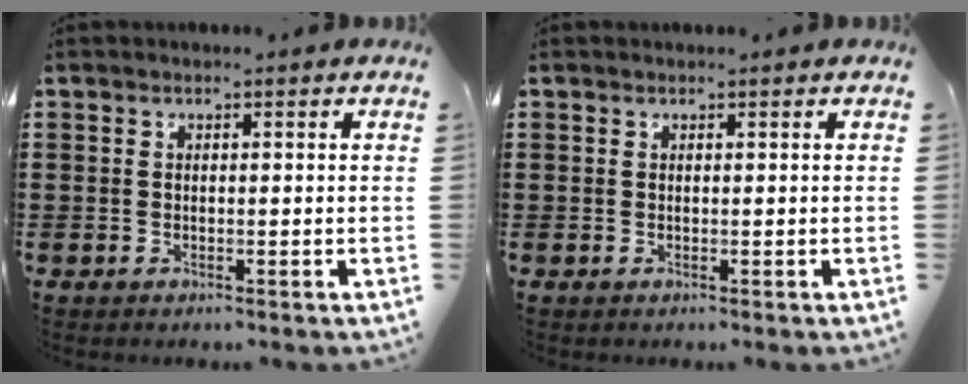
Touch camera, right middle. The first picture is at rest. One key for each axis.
{"total": 0.0}